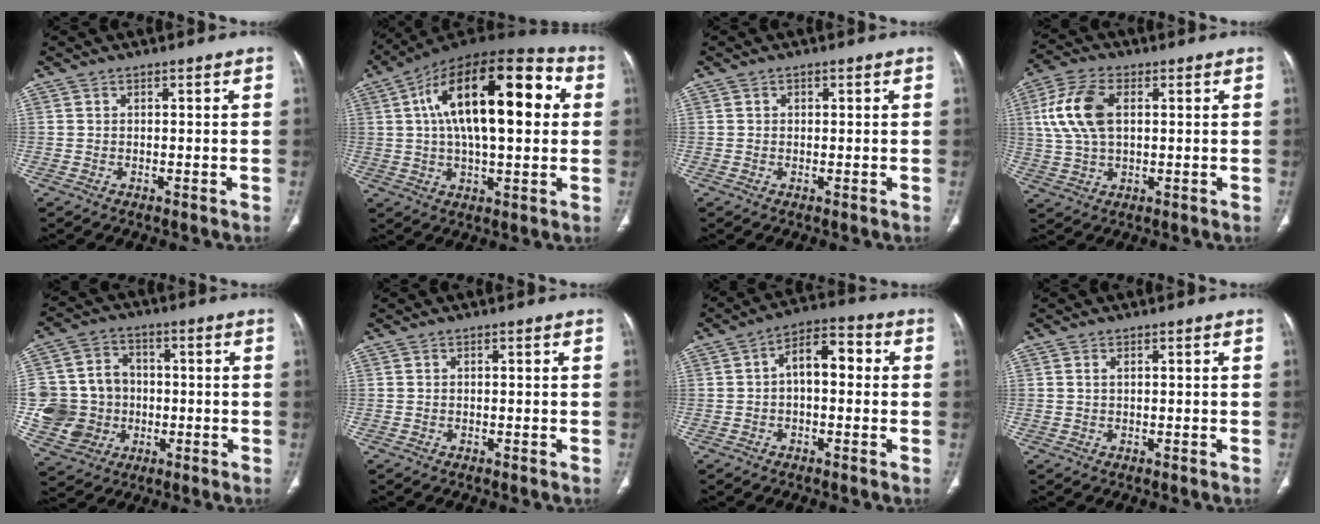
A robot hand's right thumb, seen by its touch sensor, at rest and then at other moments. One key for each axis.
{"total": 25.2, "fx": 5.1, "fy": 11.0, "fz": 22.1, "tx": -0.345, "ty": 0.027, "tz": 0.071}
{"total": 0.6, "fx": 0.1, "fy": 0.6, "fz": 0.2, "tx": 0.003, "ty": 0.001, "tz": 0.000}
{"total": 11.1, "fx": 2.2, "fy": 6.3, "fz": 8.9, "tx": -0.191, "ty": 0.010, "tz": 0.043}
{"total": 14.4, "fx": -1.6, "fy": 13.2, "fz": 5.7, "tx": -0.089, "ty": 0.019, "tz": -0.017}
{"total": 0.0}
{"total": 8.3, "fx": 0.5, "fy": 4.6, "fz": 6.9, "tx": -0.090, "ty": 0.033, "tz": -0.001}
{"total": 0.8, "fx": 0.4, "fy": 0.4, "fz": 0.6, "tx": -0.014, "ty": 0.004, "tz": 0.010}